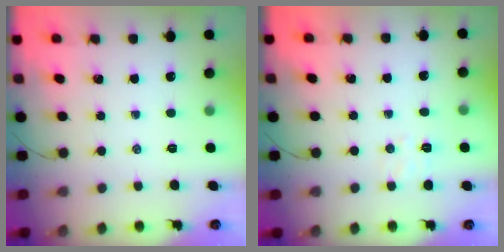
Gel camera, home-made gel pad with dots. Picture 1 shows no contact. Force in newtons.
{"total": 4.7, "press": 4.5, "slide": 1.1}